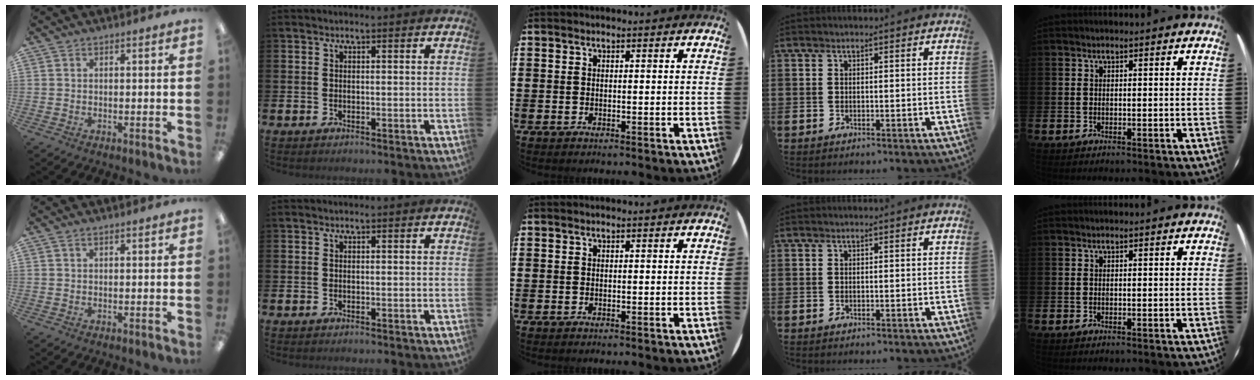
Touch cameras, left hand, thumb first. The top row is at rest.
{"thumb": {"total": 0.9, "force": [0.6, 0.4, 0.6], "torque": [-0.014, 0.002, 0.010]}}